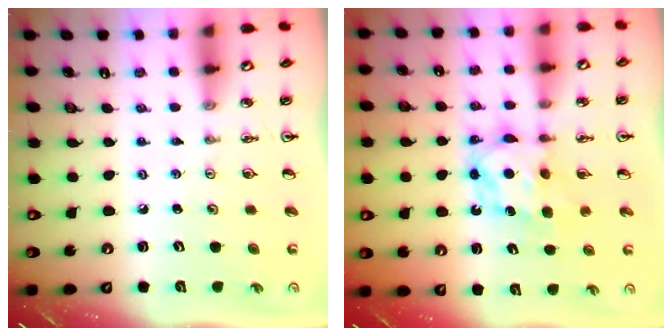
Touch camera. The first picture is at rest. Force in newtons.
{"total": 7.3, "press": 7.3, "slide": 0.2}